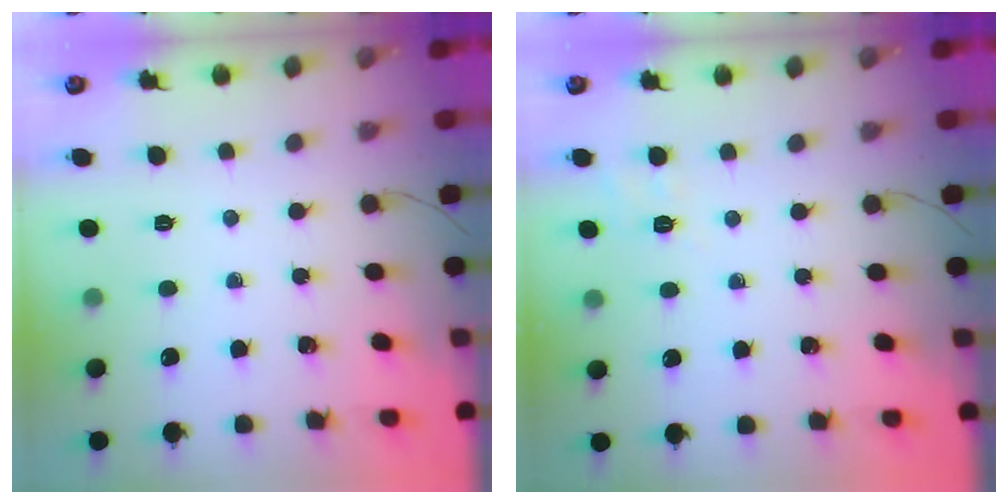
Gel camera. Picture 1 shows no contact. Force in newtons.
{"total": 2.9, "press": 2.3, "slide": 1.9}